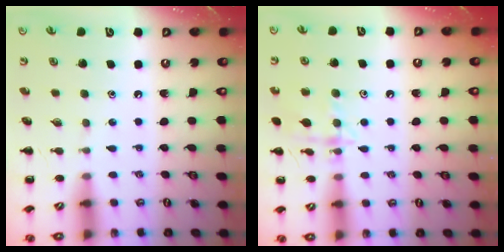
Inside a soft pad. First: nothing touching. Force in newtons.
{"total": 11.2, "press": 11.2, "slide": 0.6}